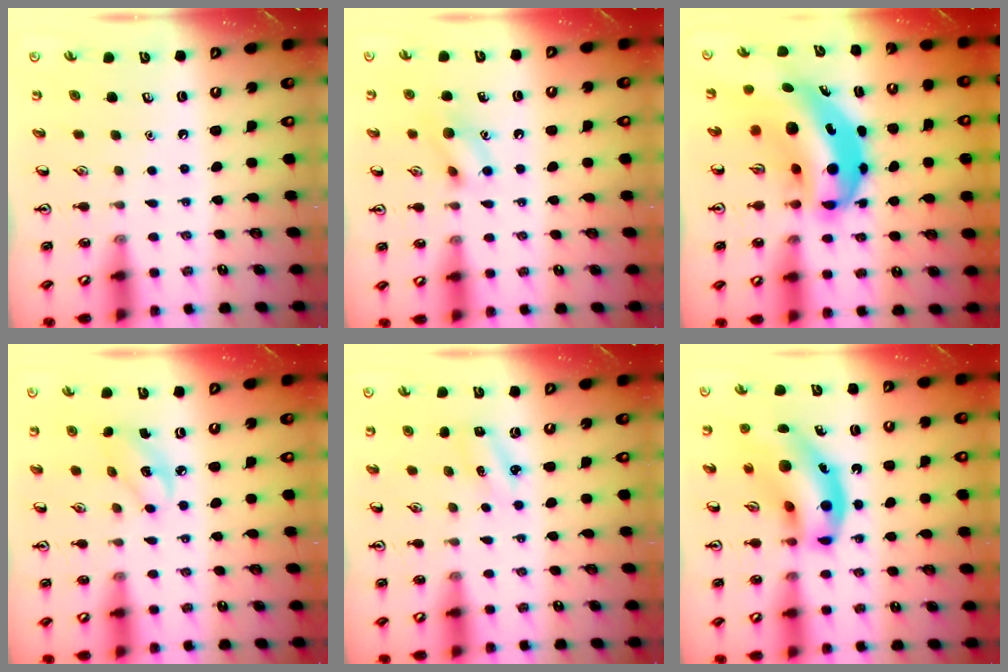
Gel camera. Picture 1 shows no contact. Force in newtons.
{"total": 9.5, "press": 9.4, "slide": 0.8}
{"total": 12.0, "press": 11.5, "slide": 3.2}
{"total": 3.2, "press": 3.1, "slide": 0.8}
{"total": 2.5, "press": 2.3, "slide": 0.8}
{"total": 17.3, "press": 16.7, "slide": 4.8}